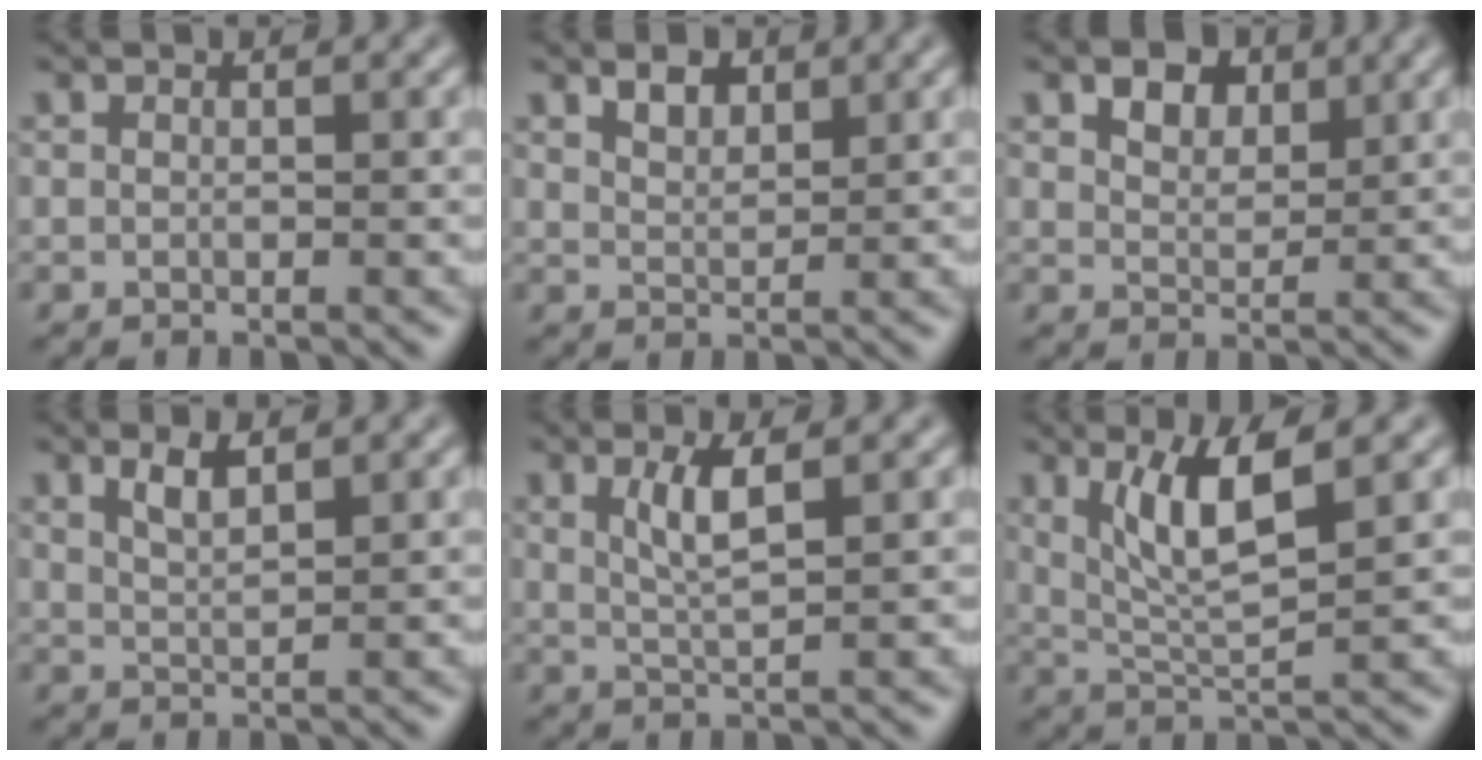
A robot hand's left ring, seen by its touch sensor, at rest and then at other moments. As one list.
[{"total": 2.1, "force": [1.6, 1.0, 1.0], "torque": [-0.021, 0.002, 0.030]}, {"total": 3.3, "force": [2.0, 1.9, 1.7], "torque": [-0.032, 0.001, 0.033]}, {"total": 2.2, "force": [1.5, 0.6, 1.5], "torque": [-0.029, -0.001, 0.030]}, {"total": 2.8, "force": [1.2, 0.6, 2.5], "torque": [-0.050, -0.003, 0.023]}, {"total": 5.5, "force": [2.1, 1.2, 4.9], "torque": [-0.097, -0.006, 0.044]}]